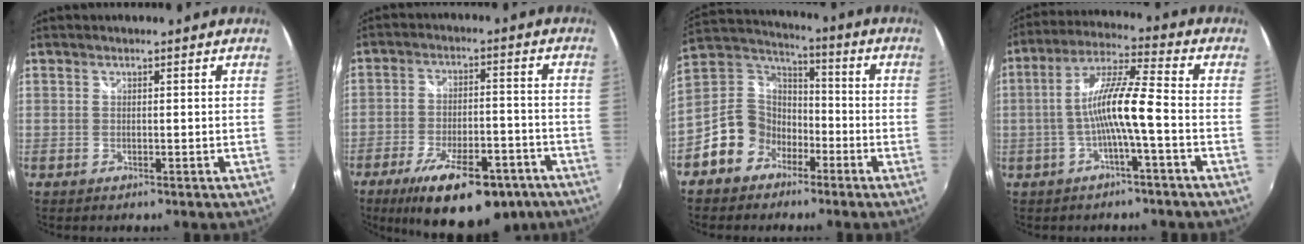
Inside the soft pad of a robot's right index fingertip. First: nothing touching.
{"total": 19.8, "force": [-13.2, 7.6, 12.8], "torque": [-0.219, -0.022, -0.186]}
{"total": 11.8, "force": [-6.2, 9.4, 3.7], "torque": [-0.091, 0.033, -0.110]}
{"total": 9.8, "force": [-2.6, 0.2, 9.4], "torque": [-0.191, 0.014, -0.046]}